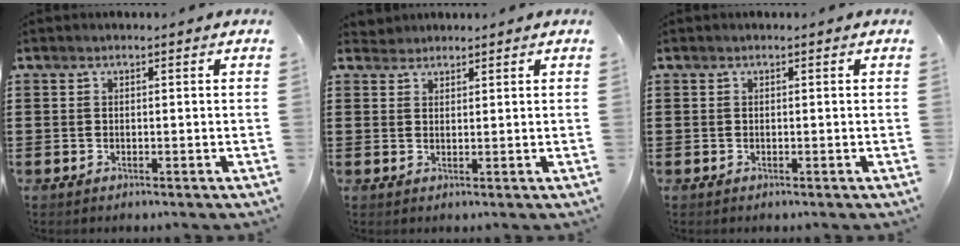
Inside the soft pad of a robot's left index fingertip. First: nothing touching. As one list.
[{"total": 1.5, "force": [1.4, 0.5, -0.4], "torque": [0.002, 0.003, 0.029]}, {"total": 0.0}]